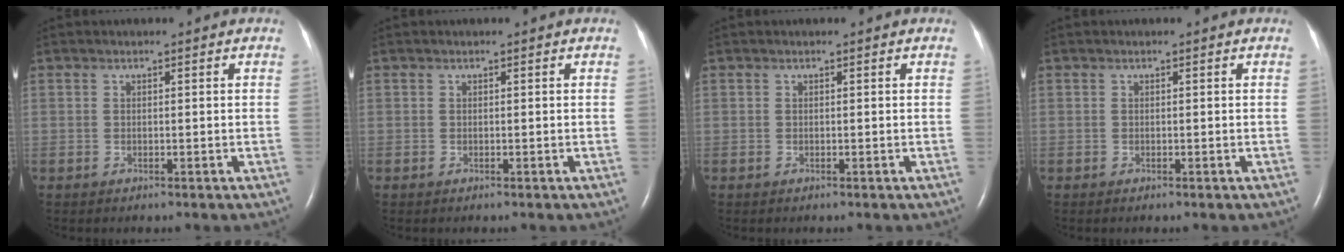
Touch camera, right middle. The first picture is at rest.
{"total": 0.0}
{"total": 0.0}
{"total": 0.0}